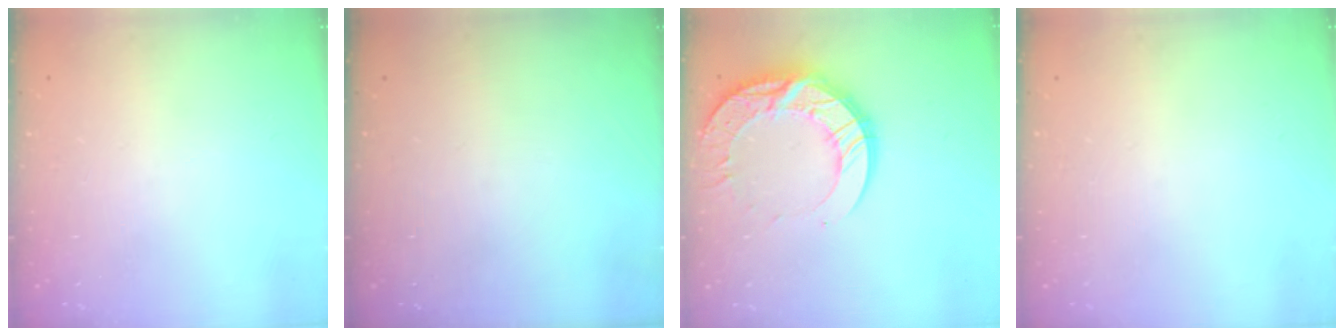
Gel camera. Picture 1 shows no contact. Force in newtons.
{"total": 0.0}
{"total": 17.3, "press": 17.2, "slide": 1.5}
{"total": 0.0}